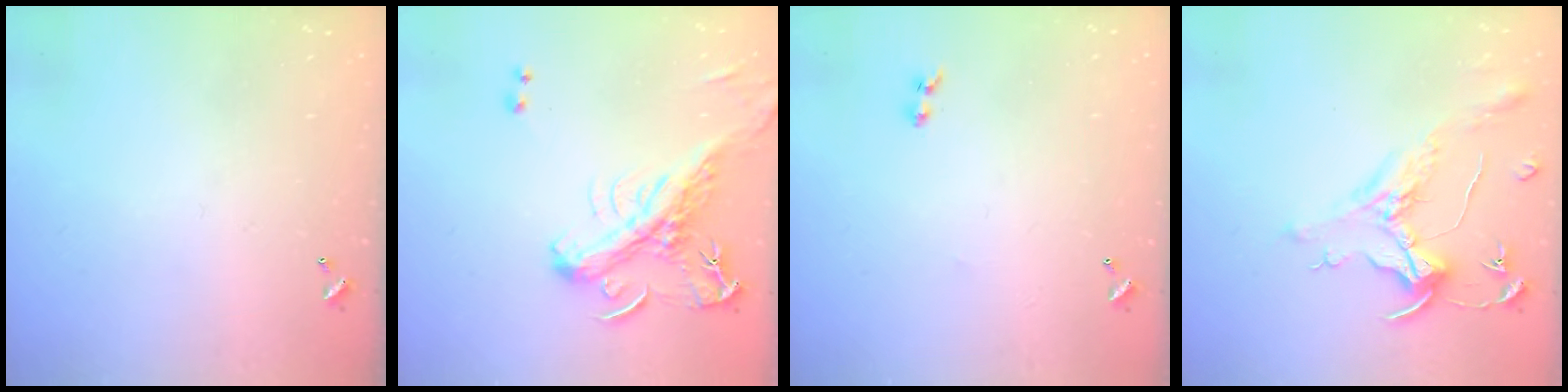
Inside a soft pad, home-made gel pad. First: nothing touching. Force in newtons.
{"total": 3.4, "press": 3.2, "slide": 1.1}
{"total": 1.9, "press": 1.7, "slide": 0.9}
{"total": 1.6, "press": 1.4, "slide": 0.7}